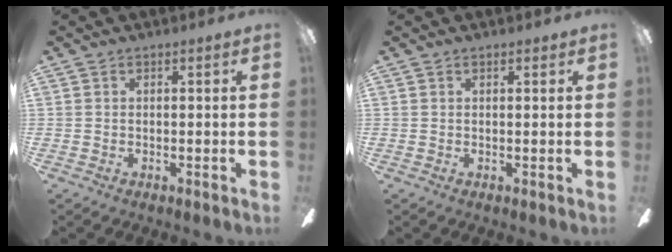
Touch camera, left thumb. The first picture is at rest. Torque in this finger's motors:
{"motor_torque": [0.26, -0.26, 0.21, -0.10, -0.05]}